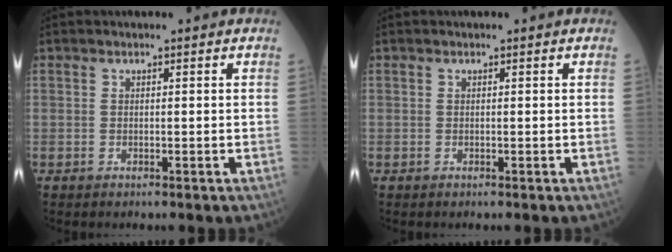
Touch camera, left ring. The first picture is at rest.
{"total": 0.0}